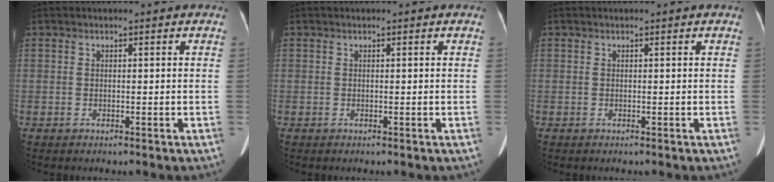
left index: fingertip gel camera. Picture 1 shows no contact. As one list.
[{"total": 0.0}, {"total": 0.0}]